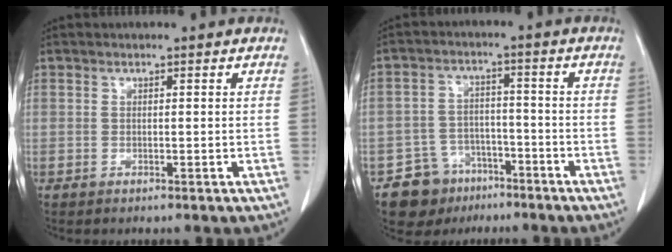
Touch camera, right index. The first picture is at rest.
{"total": 7.6, "force": [-5.1, 5.6, 0.7], "torque": [-0.009, 0.018, -0.078]}